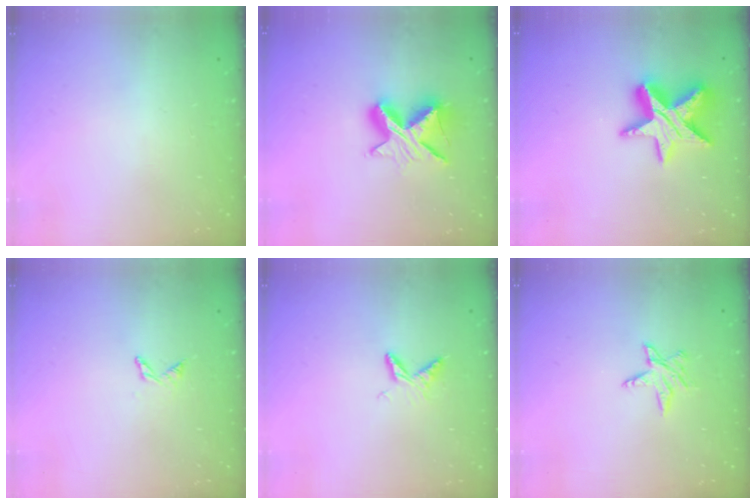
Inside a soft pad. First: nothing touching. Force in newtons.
{"total": 10.4, "press": 10.4, "slide": 0.9}
{"total": 15.7, "press": 15.7, "slide": 1.3}
{"total": 3.6, "press": 3.6, "slide": 0.4}
{"total": 5.8, "press": 5.7, "slide": 0.7}
{"total": 5.2, "press": 5.2, "slide": 0.6}